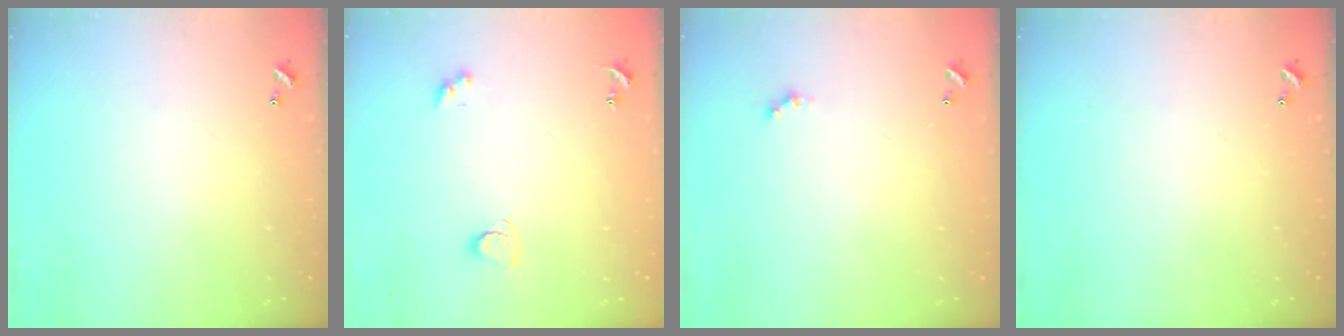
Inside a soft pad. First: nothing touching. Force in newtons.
{"total": 2.4, "press": 2.3, "slide": 0.6}
{"total": 0.0}
{"total": 0.0}